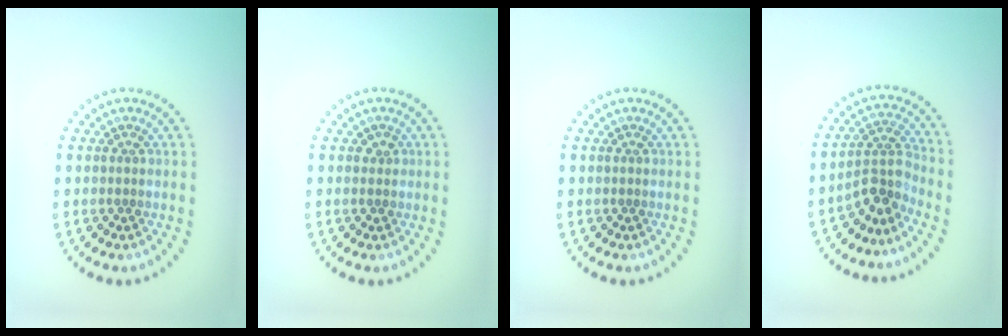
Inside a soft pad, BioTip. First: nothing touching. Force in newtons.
{"total": 0.9, "press": 0.9, "slide": 0.3}
{"total": 0.0}
{"total": 3.1, "press": 2.2, "slide": 2.3}